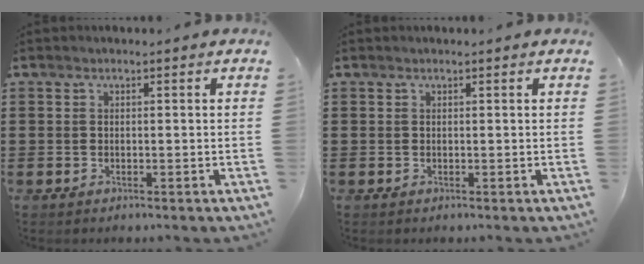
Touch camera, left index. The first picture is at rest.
{"total": 0.0}